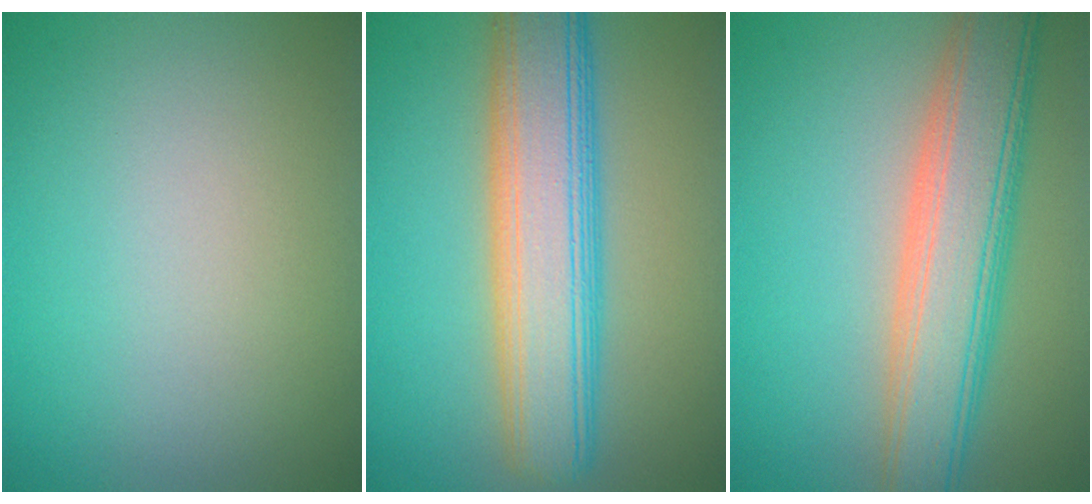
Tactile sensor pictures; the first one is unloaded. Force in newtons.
{"total": 9.2, "press": 9.2, "slide": 0.3}
{"total": 7.9, "press": 7.9, "slide": 0.3}